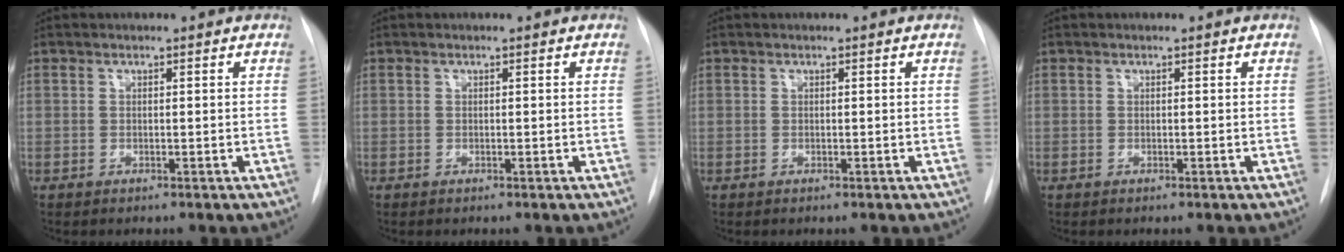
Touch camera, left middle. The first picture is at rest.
{"total": 0.0}
{"total": 0.0}
{"total": 0.0}